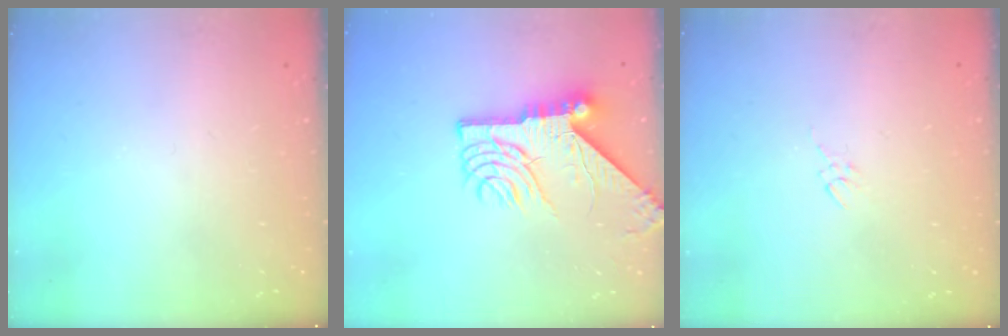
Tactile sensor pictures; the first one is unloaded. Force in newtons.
{"total": 13.8, "press": 13.8, "slide": 1.2}
{"total": 2.7, "press": 2.7, "slide": 0.5}